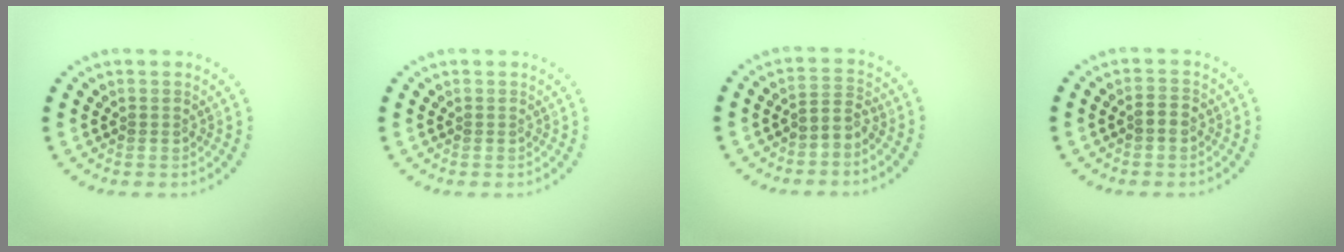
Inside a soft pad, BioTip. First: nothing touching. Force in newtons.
{"total": 0.0}
{"total": 2.1, "press": 1.3, "slide": 1.6}
{"total": 1.5, "press": 1.4, "slide": 0.5}